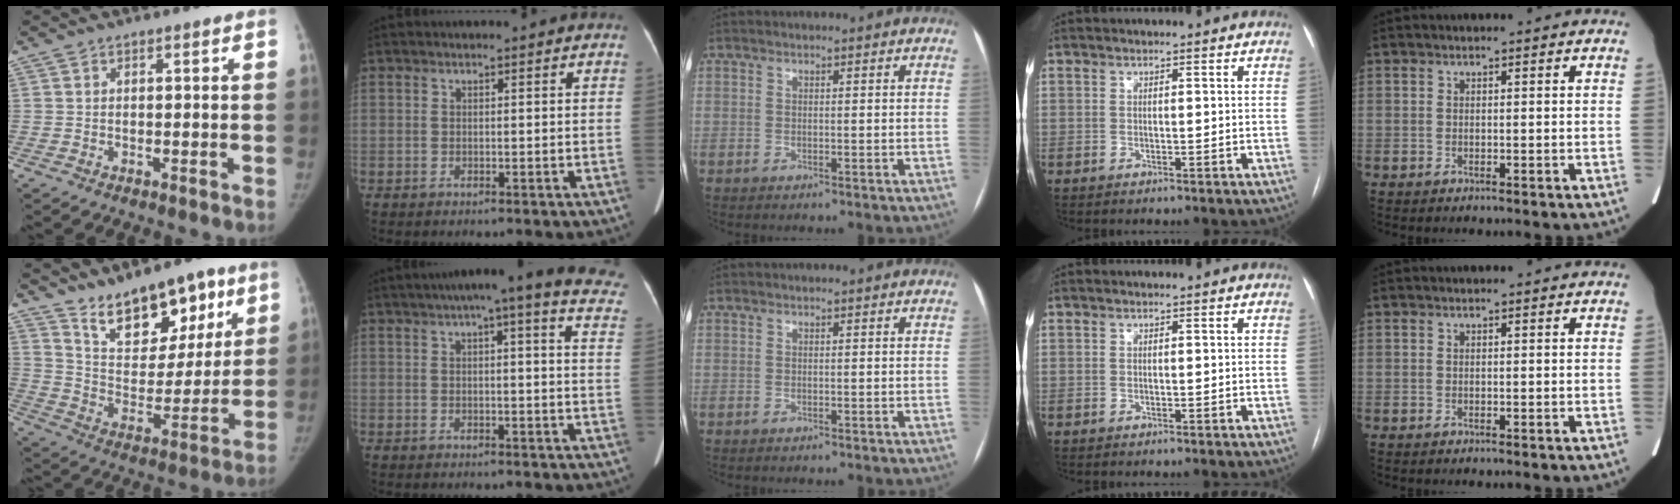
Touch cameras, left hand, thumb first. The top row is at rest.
{"thumb": {"total": 16.6, "force": [11.2, 8.4, 8.9], "torque": [-0.081, -0.068, 0.193]}, "index": {"total": 21.8, "force": [17.6, 2.3, 12.7], "torque": [-0.165, -0.002, 0.189]}}